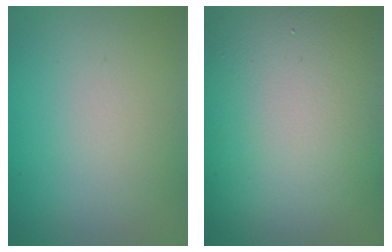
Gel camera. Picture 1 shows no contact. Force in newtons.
{"total": 15.9, "press": 15.9, "slide": 1.3}